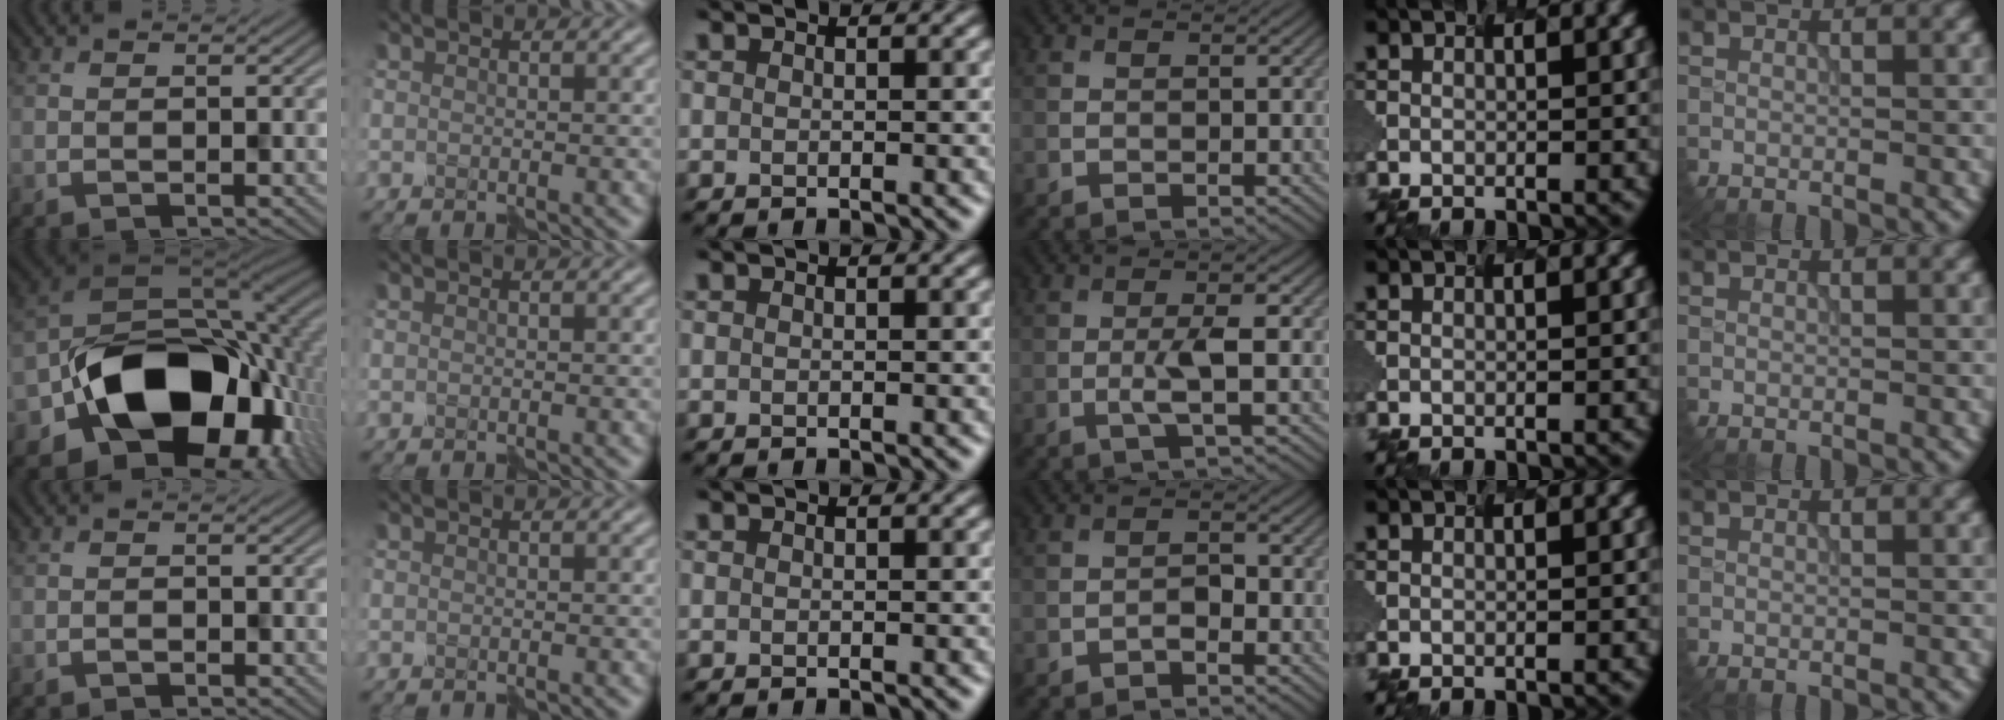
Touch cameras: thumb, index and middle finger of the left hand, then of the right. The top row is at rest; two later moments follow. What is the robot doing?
{"motion": "disassemble", "object": "velcro strap"}